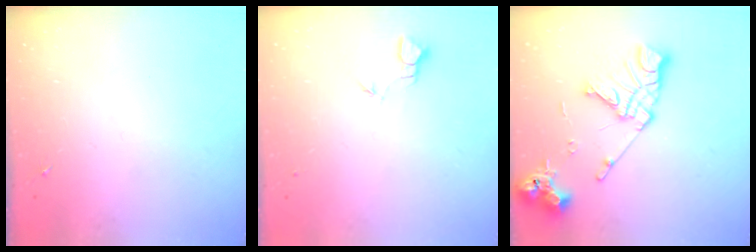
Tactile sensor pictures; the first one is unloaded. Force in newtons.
{"total": 2.0, "press": 2.0, "slide": 0.1}
{"total": 15.5, "press": 15.4, "slide": 1.9}